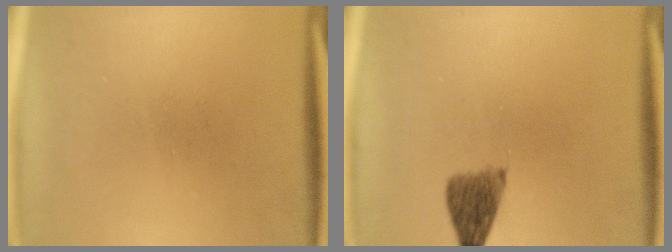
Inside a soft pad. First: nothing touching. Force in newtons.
{"total": 4.5}